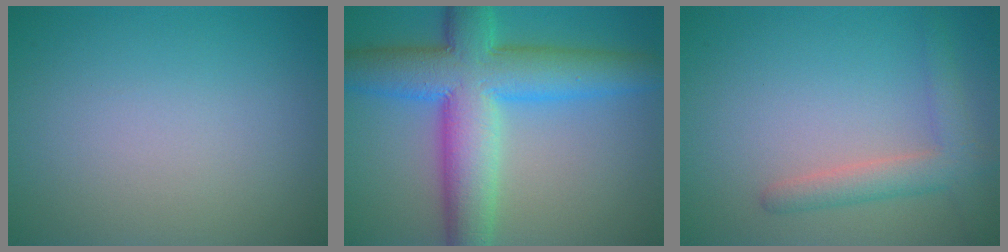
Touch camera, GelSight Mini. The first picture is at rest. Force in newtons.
{"total": 10.7, "press": 10.7, "slide": 0.1}
{"total": 3.0, "press": 3.0, "slide": 0.1}